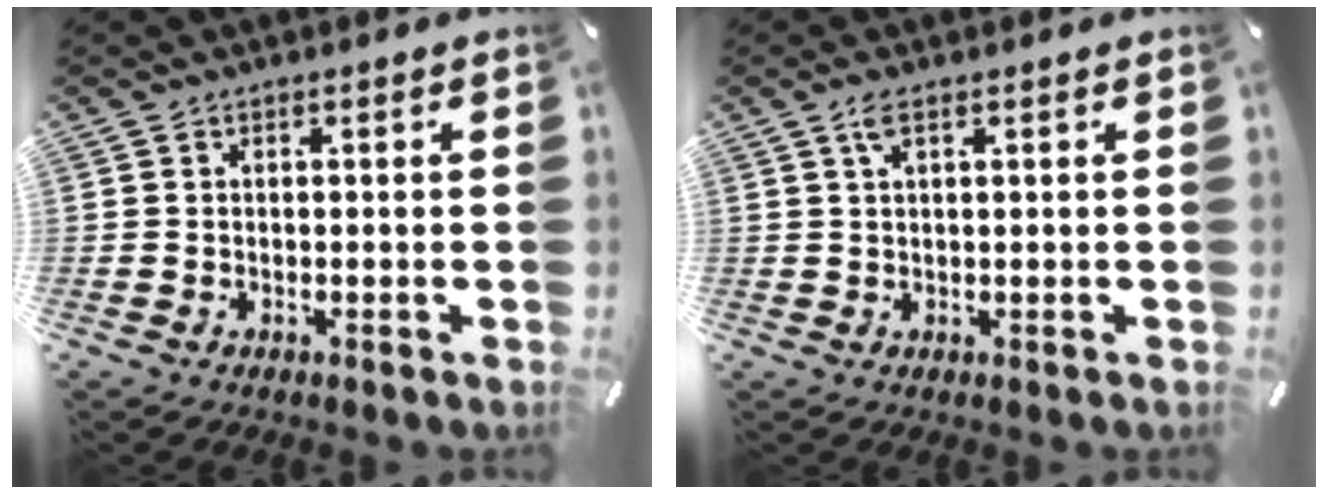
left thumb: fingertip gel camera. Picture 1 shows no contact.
{"total": 2.5, "force": [1.1, 0.6, 2.2], "torque": [-0.047, 0.004, 0.018]}